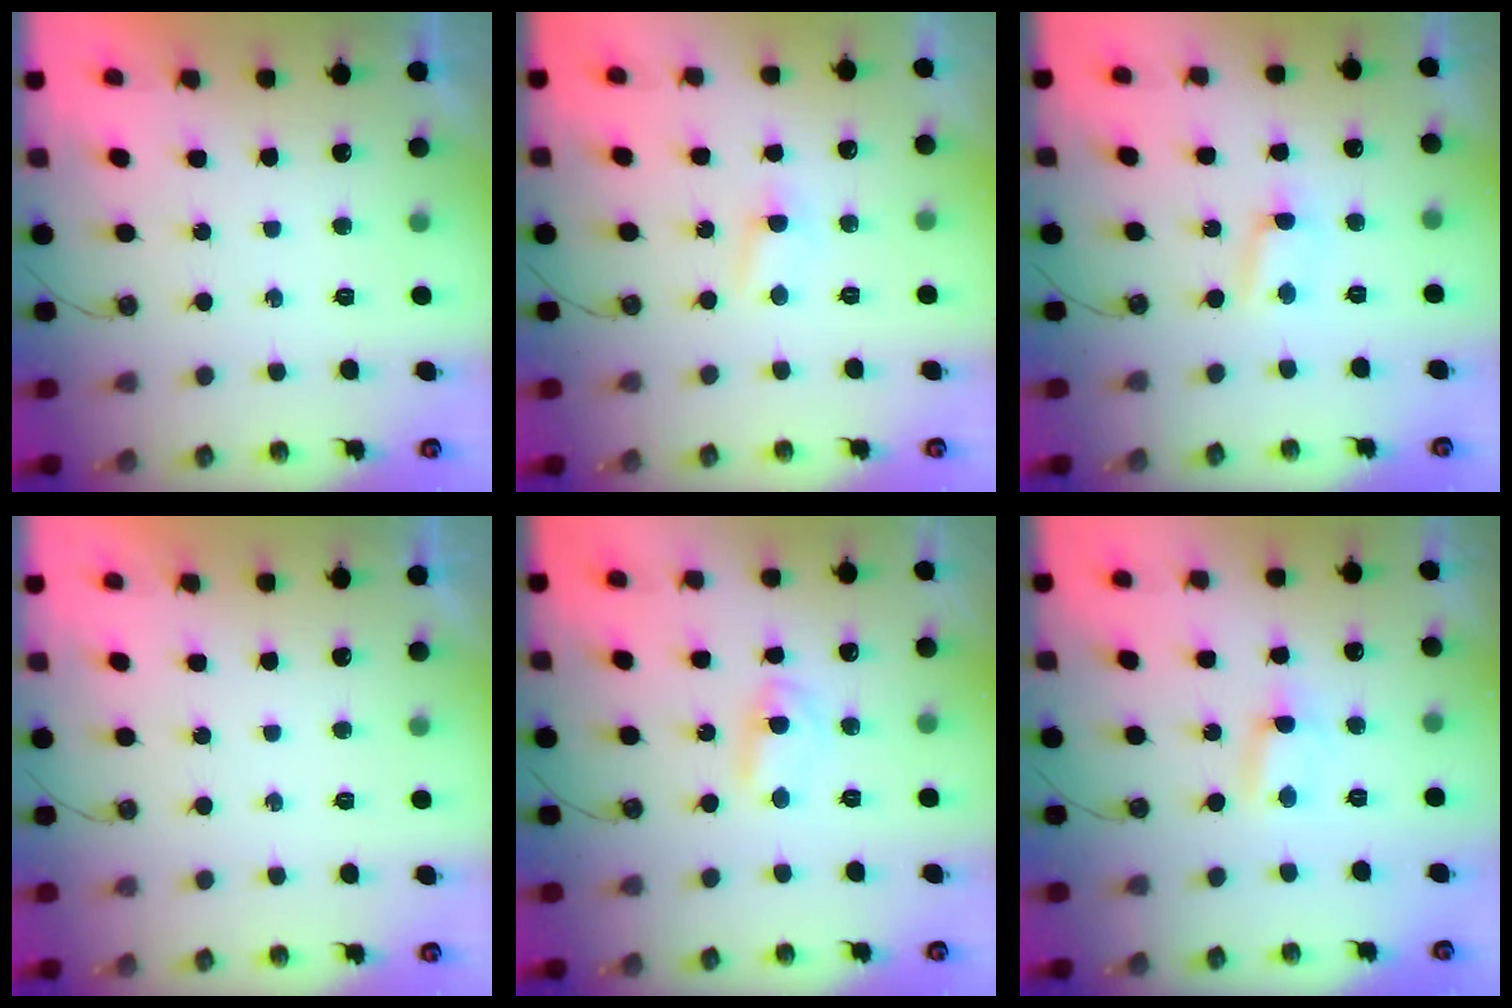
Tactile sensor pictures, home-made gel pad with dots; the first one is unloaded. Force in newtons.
{"total": 2.9, "press": 2.8, "slide": 0.4}
{"total": 2.5, "press": 2.5, "slide": 0.3}
{"total": 0.0}
{"total": 2.4, "press": 2.4, "slide": 0.2}
{"total": 0.6, "press": 0.3, "slide": 0.5}